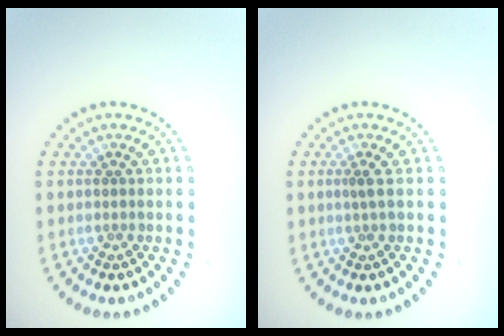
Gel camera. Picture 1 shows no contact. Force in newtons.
{"total": 0.7, "press": 0.4, "slide": 0.5}